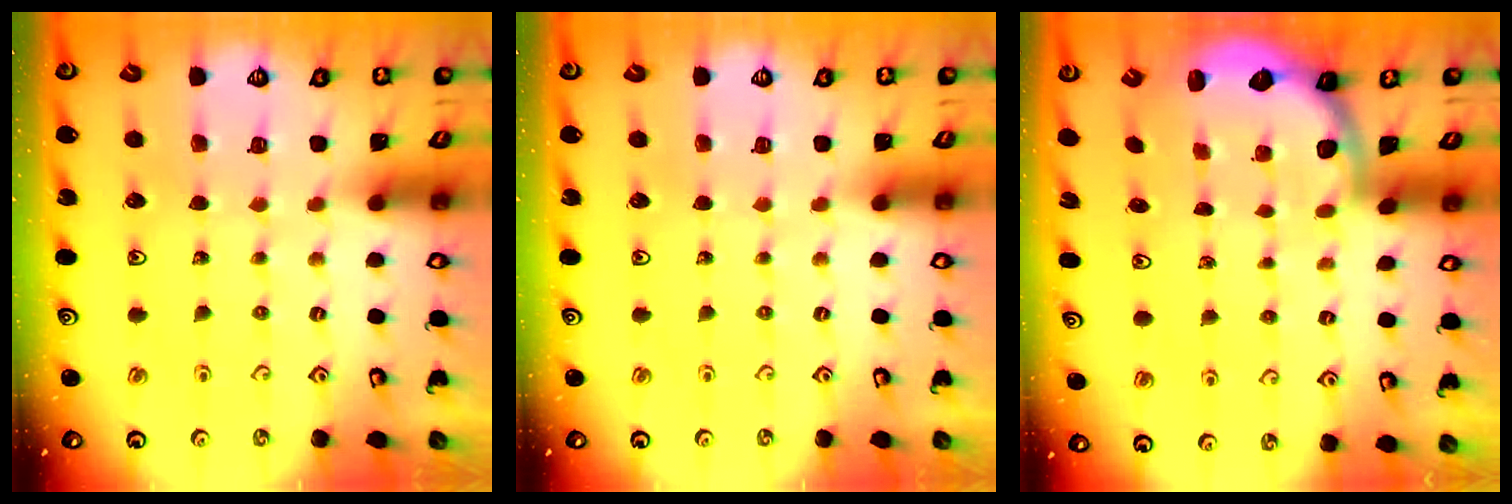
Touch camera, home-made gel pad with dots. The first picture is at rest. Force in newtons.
{"total": 0.0}
{"total": 2.4, "press": 2.1, "slide": 1.3}